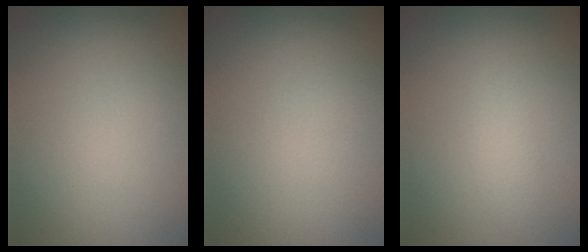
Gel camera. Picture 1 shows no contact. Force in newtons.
{"total": 0.0}
{"total": 1.5, "press": 1.5, "slide": 0.0}